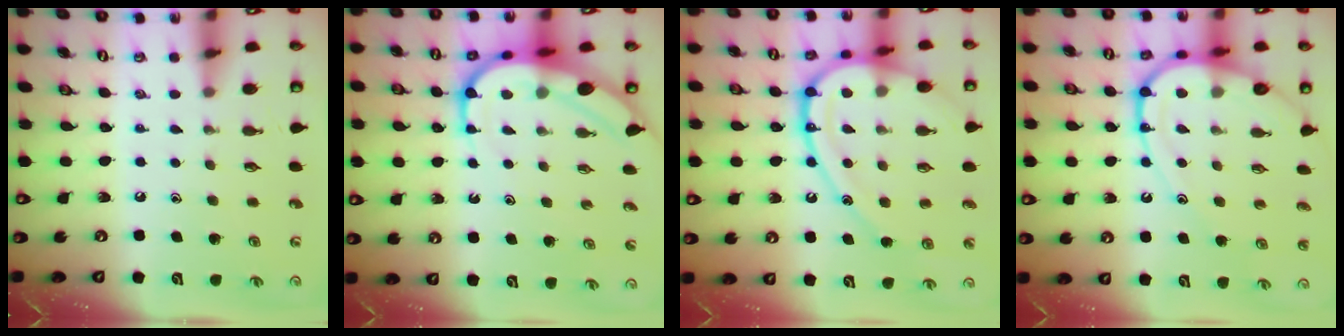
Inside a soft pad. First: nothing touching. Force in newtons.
{"total": 10.6, "press": 10.6, "slide": 1.0}
{"total": 19.4, "press": 19.3, "slide": 2.0}
{"total": 14.9, "press": 14.8, "slide": 1.2}